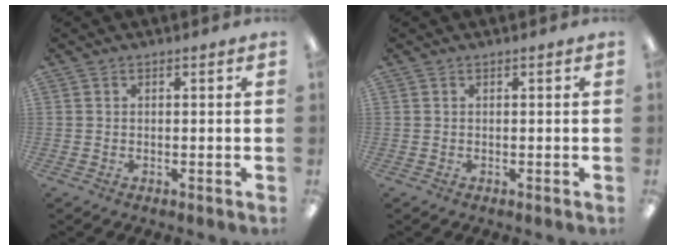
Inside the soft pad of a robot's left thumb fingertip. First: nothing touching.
{"total": 0.0}